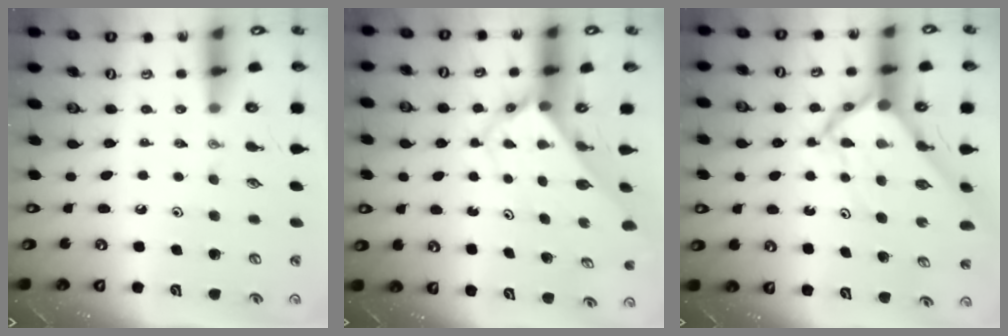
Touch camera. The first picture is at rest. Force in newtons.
{"total": 3.8, "press": 3.7, "slide": 0.4}
{"total": 8.1, "press": 8.1, "slide": 0.7}